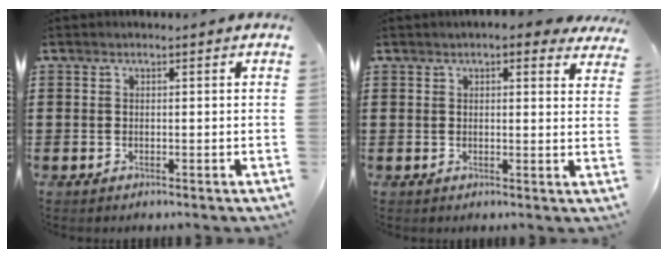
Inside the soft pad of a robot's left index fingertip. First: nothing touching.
{"total": 3.0, "force": [2.4, 0.5, 1.6], "torque": [-0.029, -0.006, 0.041]}